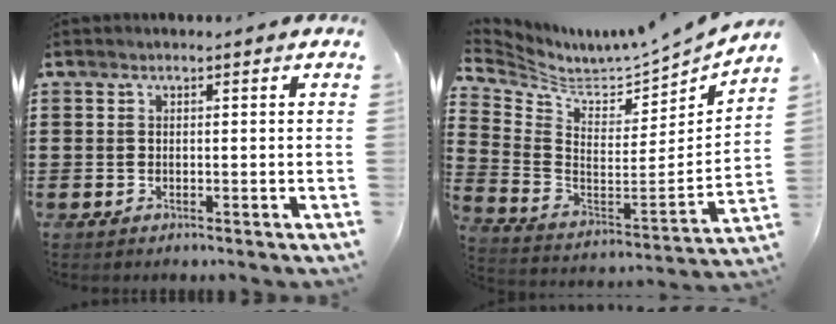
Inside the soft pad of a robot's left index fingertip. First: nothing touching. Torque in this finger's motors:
{"motor_torque": [1.30, -0.84, -0.02, 0.00]}